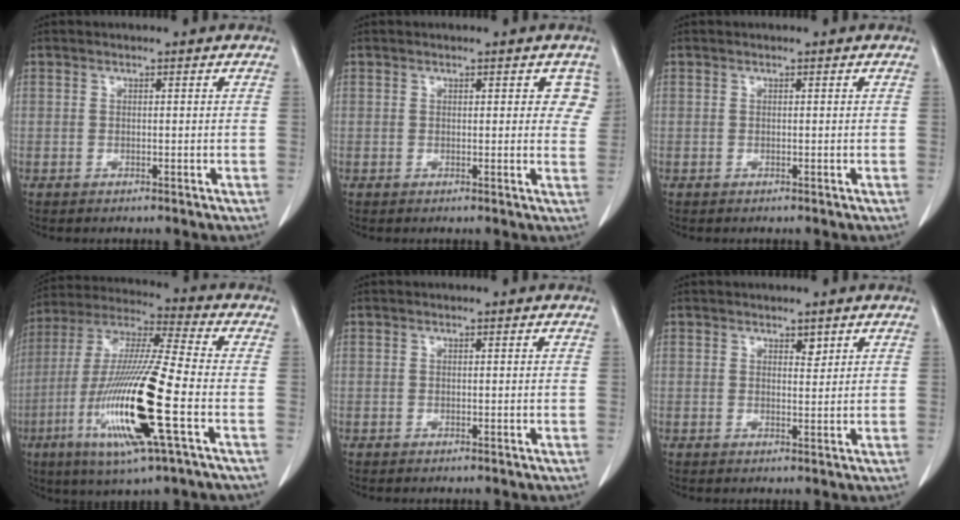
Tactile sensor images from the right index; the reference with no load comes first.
{"total": 3.8, "force": [1.8, 1.9, 2.8], "torque": [-0.010, 0.001, 0.012]}
{"total": 0.0}
{"total": 19.3, "force": [-6.0, 0.8, 18.4], "torque": [-0.390, -0.026, -0.117]}
{"total": 0.0}
{"total": 1.4, "force": [1.0, 0.6, 0.8], "torque": [-0.009, -0.004, 0.014]}